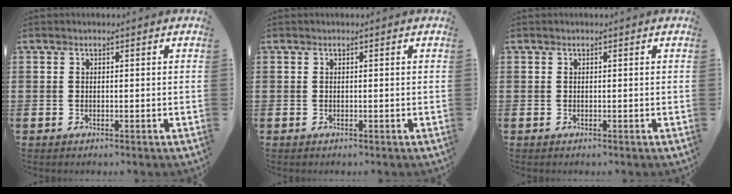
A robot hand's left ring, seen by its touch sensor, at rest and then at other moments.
{"total": 0.0}
{"total": 0.0}